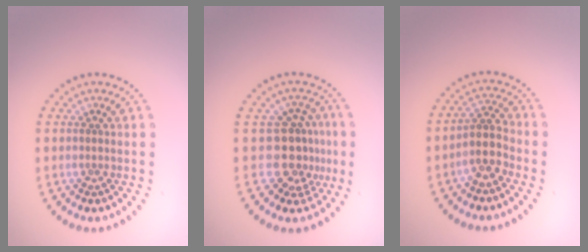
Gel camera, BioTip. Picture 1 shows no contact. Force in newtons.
{"total": 3.9, "press": 3.0, "slide": 2.4}
{"total": 3.0, "press": 2.5, "slide": 1.5}